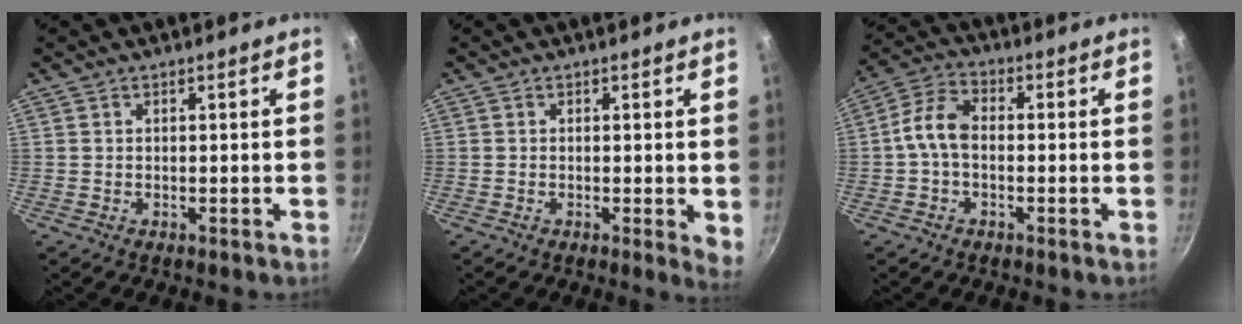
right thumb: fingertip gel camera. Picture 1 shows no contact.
{"total": 3.6, "force": [0.0, 1.1, 3.4], "torque": [-0.037, -0.010, -0.003]}
{"total": 7.0, "force": [-0.7, 4.2, 5.6], "torque": [-0.108, 0.032, -0.026]}